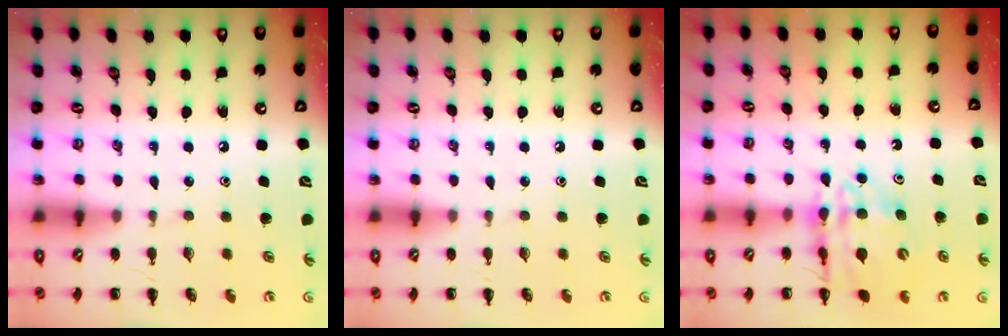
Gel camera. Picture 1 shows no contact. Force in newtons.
{"total": 0.0}
{"total": 13.1, "press": 12.6, "slide": 3.4}